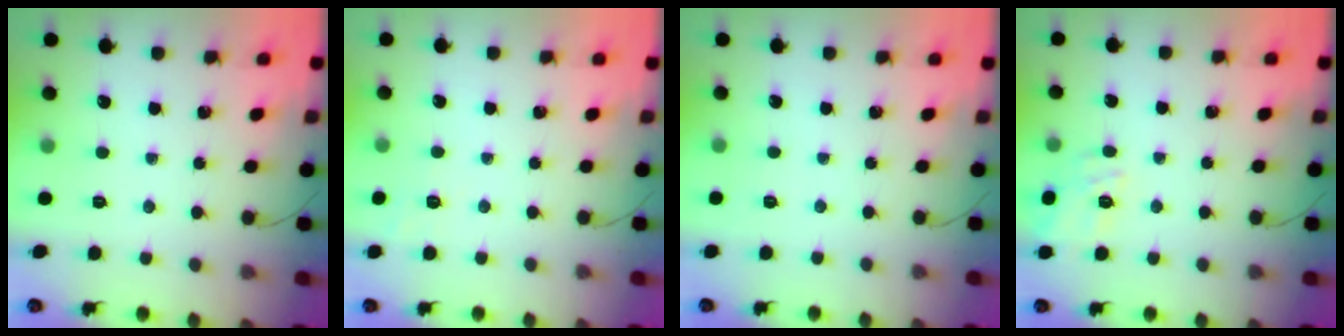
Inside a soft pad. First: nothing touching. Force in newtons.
{"total": 2.2, "press": 0.9, "slide": 2.0}
{"total": 4.6, "press": 4.4, "slide": 1.5}
{"total": 13.0, "press": 13.0, "slide": 0.6}